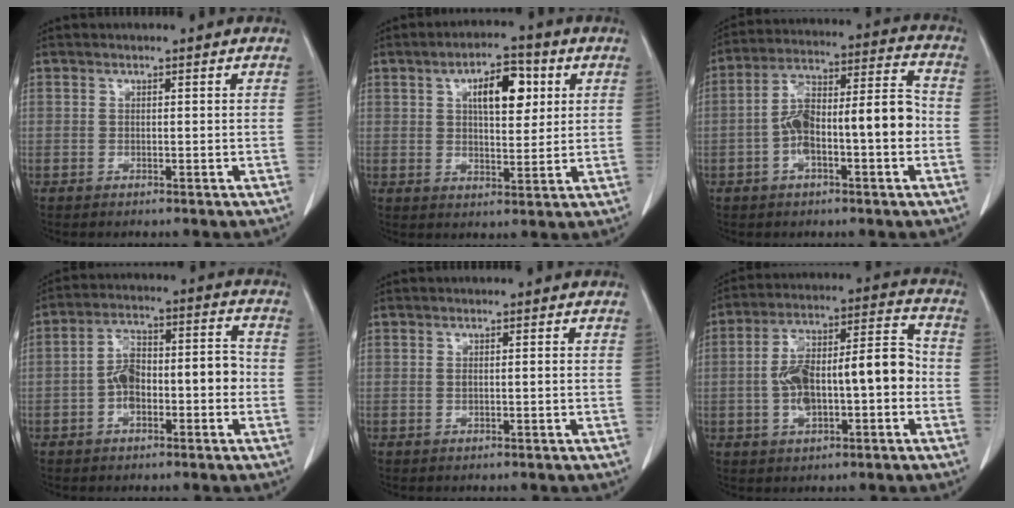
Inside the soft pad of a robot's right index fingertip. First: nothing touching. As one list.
[{"total": 8.4, "force": [2.8, 3.4, 7.1], "torque": [-0.110, 0.014, 0.045]}, {"total": 13.7, "force": [-2.5, 3.4, 13.0], "torque": [-0.228, 0.041, -0.041]}, {"total": 9.8, "force": [-2.1, 4.2, 8.6], "torque": [-0.152, 0.045, -0.034]}, {"total": 1.3, "force": [0.0, 0.3, 1.3], "torque": [-0.029, 0.002, 0.004]}, {"total": 14.9, "force": [-1.9, 4.8, 13.9], "torque": [-0.244, 0.040, -0.026]}]